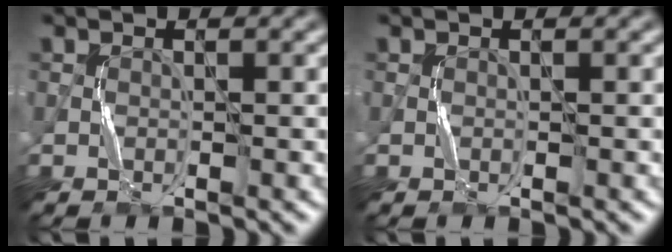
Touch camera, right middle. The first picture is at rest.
{"total": 0.0}